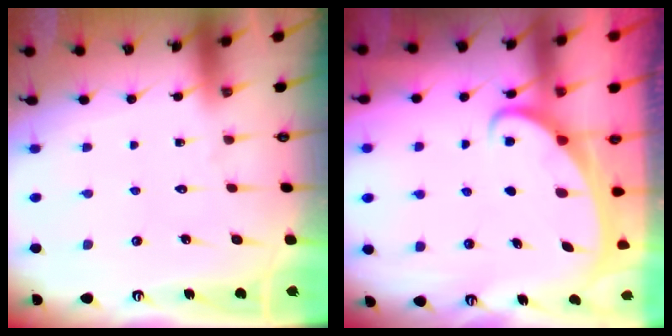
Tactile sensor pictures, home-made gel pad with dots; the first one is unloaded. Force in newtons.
{"total": 2.1, "press": 2.1, "slide": 0.3}